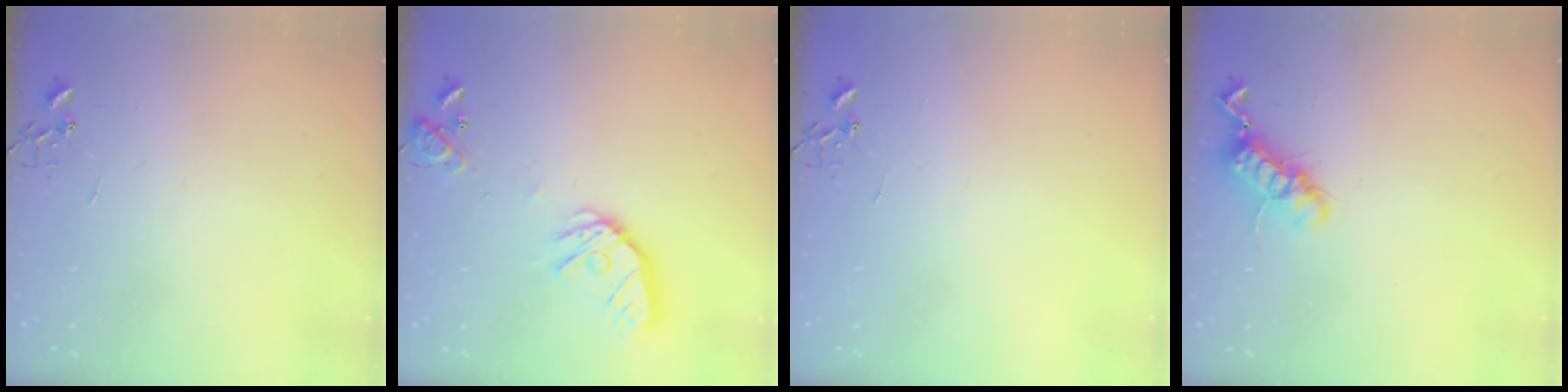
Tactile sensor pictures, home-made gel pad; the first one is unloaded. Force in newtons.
{"total": 15.4, "press": 15.3, "slide": 2.1}
{"total": 0.0}
{"total": 11.8, "press": 11.8, "slide": 1.2}